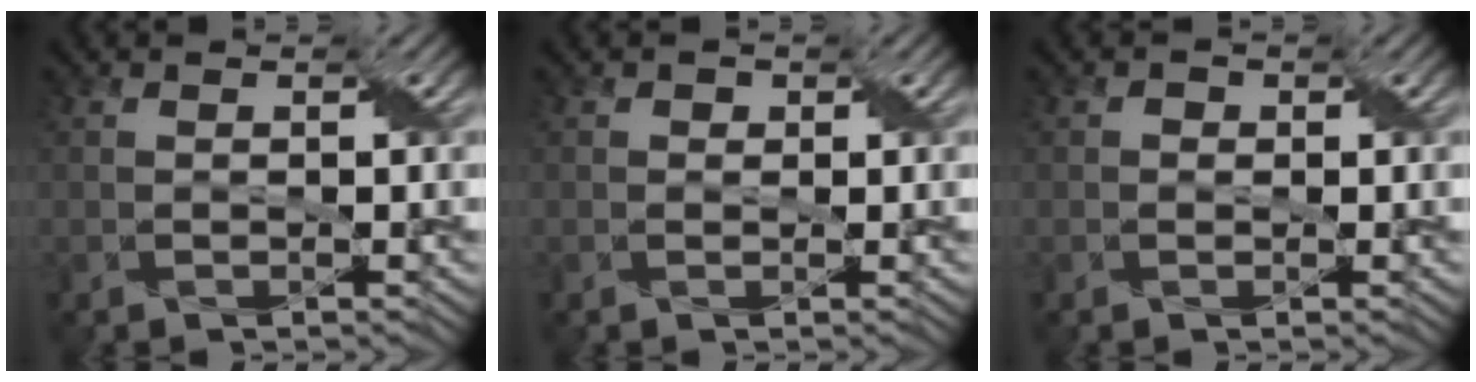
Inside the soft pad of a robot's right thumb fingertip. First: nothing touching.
{"total": 0.7, "force": [0.2, 0.6, 0.1], "torque": [-0.002, -0.002, 0.000]}
{"total": 0.7, "force": [0.0, 0.7, 0.2], "torque": [-0.003, -0.002, -0.004]}